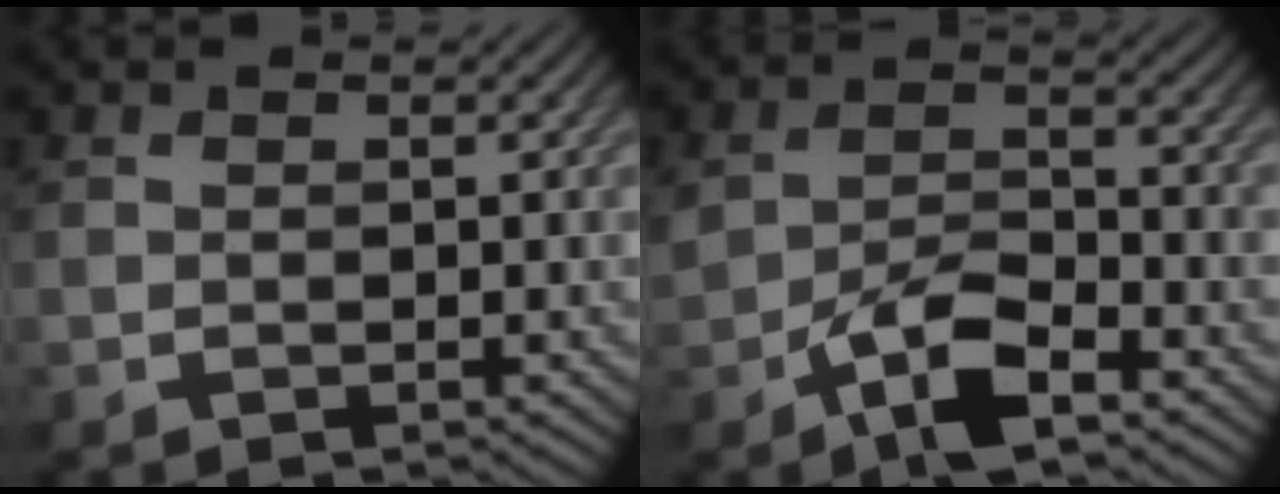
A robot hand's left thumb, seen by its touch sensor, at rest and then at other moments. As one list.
[{"total": 6.9, "force": [-3.5, 3.4, 4.9], "torque": [-0.098, -0.004, -0.071]}]